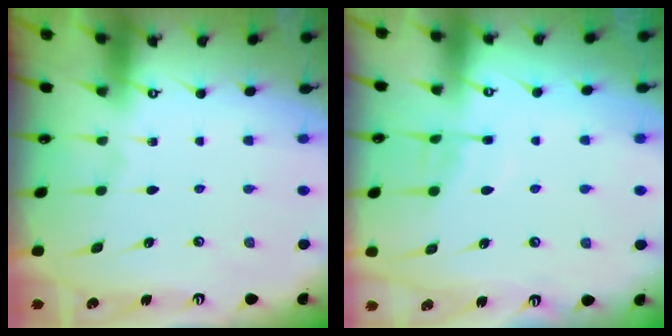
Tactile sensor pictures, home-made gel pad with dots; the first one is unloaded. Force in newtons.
{"total": 6.4, "press": 6.3, "slide": 0.6}